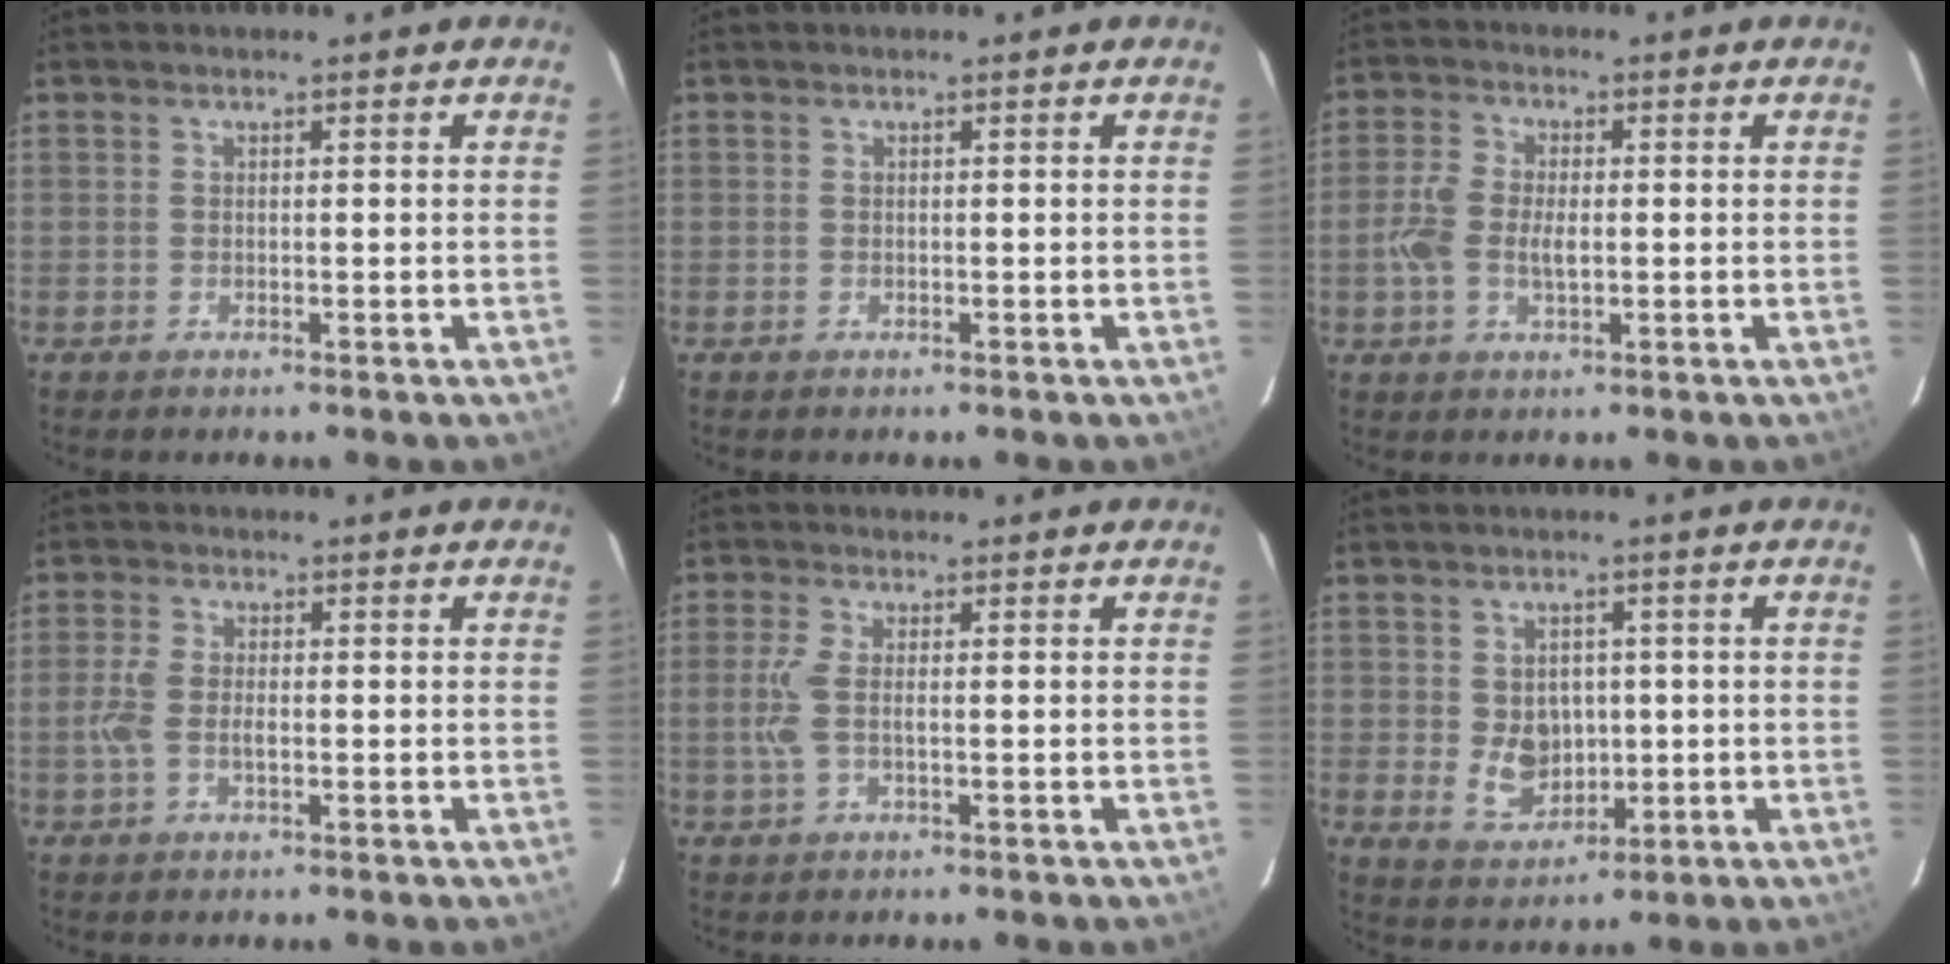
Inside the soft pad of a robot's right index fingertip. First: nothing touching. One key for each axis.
{"total": 0.0}
{"total": 6.1, "fx": -0.8, "fy": 3.4, "fz": 5.1, "tx": -0.113, "ty": 0.005, "tz": -0.018}
{"total": 4.4, "fx": -0.8, "fy": 2.1, "fz": 3.8, "tx": -0.087, "ty": 0.001, "tz": -0.016}
{"total": 4.4, "fx": -0.3, "fy": 1.3, "fz": 4.2, "tx": -0.093, "ty": -0.001, "tz": -0.005}
{"total": 6.9, "fx": -0.1, "fy": 5.6, "fz": 3.9, "tx": -0.077, "ty": -0.001, "tz": 0.015}